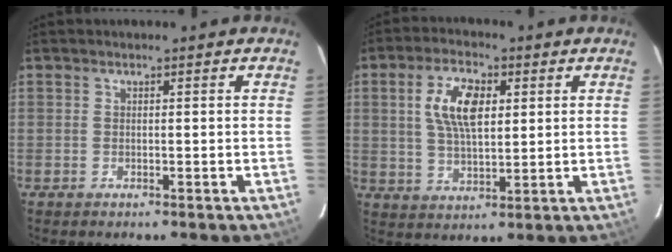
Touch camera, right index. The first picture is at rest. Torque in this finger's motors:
{"motor_torque": [0.80, 0.55, 0.29, 0.12]}